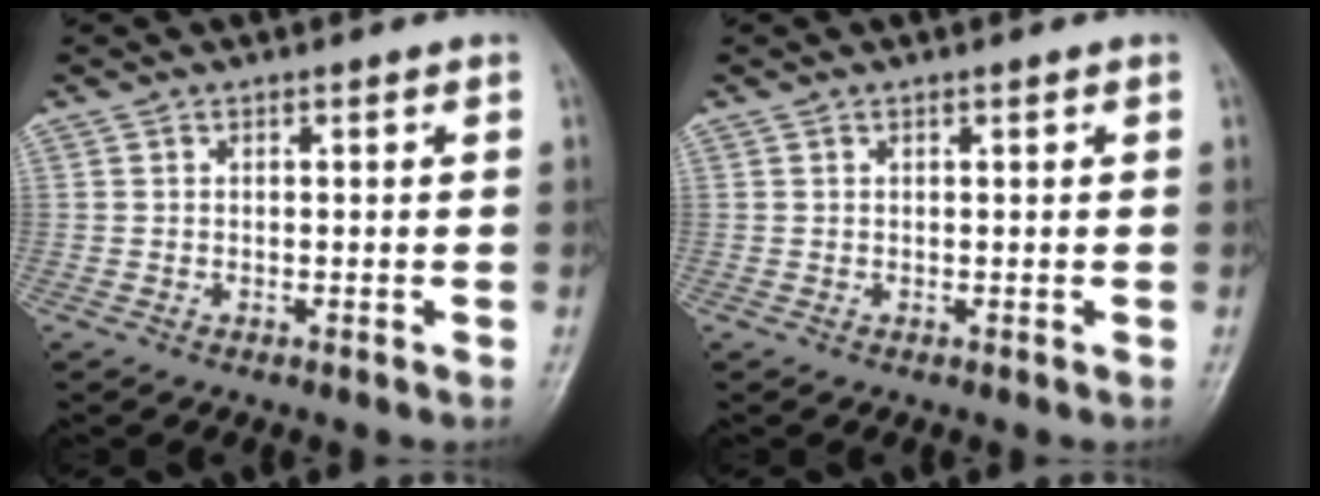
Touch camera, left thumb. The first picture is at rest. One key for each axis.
{"total": 0.0}